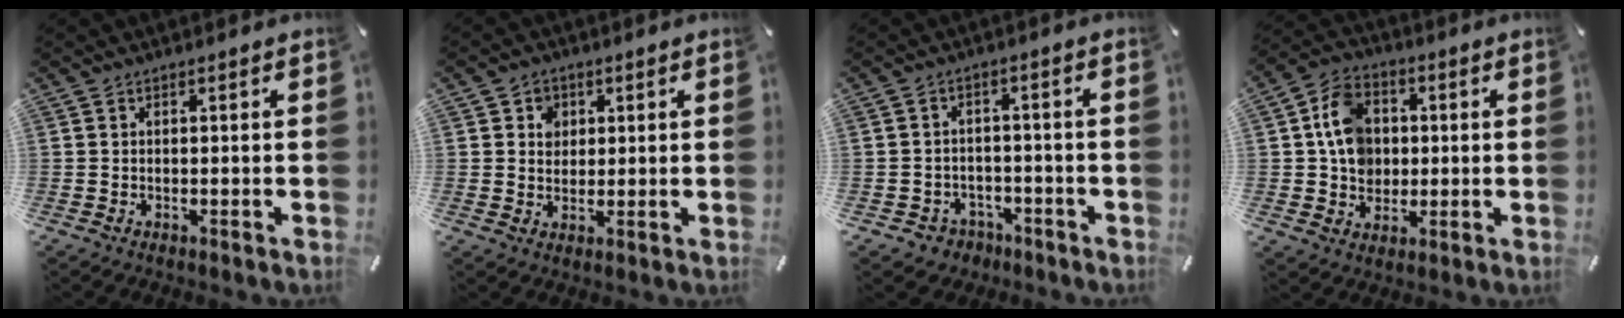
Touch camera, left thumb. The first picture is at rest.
{"total": 4.1, "force": [1.0, 3.9, 1.1], "torque": [-0.007, 0.000, 0.013]}
{"total": 3.9, "force": [-1.6, 3.5, 0.5], "torque": [-0.011, 0.007, -0.030]}
{"total": 10.2, "force": [0.8, 8.9, 4.8], "torque": [-0.095, 0.015, 0.018]}